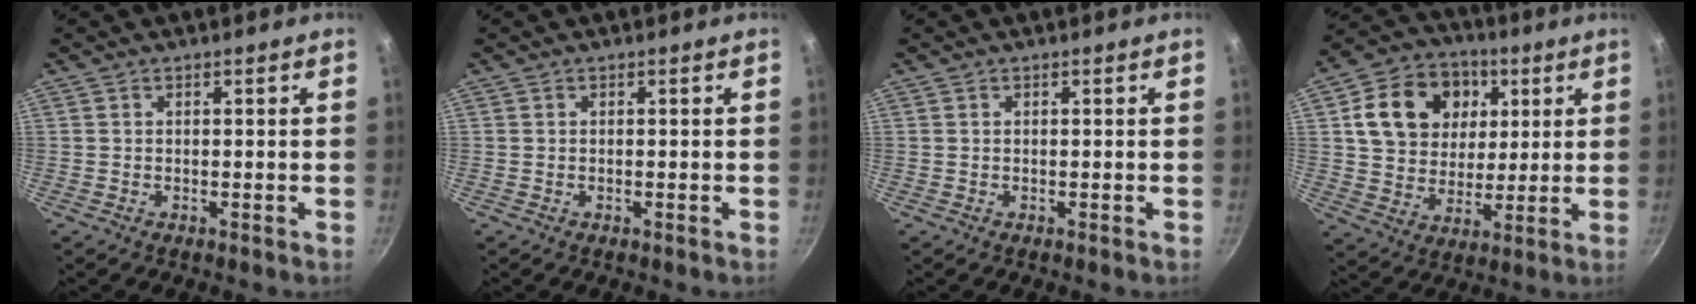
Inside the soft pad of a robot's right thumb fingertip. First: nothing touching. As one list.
[{"total": 0.0}, {"total": 0.0}, {"total": 16.7, "force": [4.8, 13.4, 8.8], "torque": [-0.129, 0.004, 0.081]}]